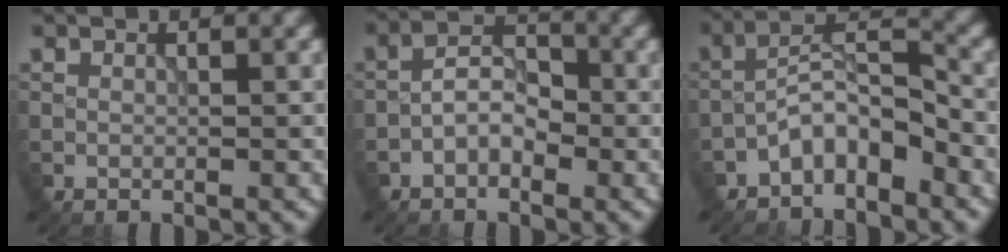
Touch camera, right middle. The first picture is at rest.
{"total": 3.2, "force": [-1.4, 1.9, 2.2], "torque": [-0.033, 0.013, -0.028]}
{"total": 4.7, "force": [-3.0, 1.9, 3.0], "torque": [-0.049, 0.020, -0.062]}